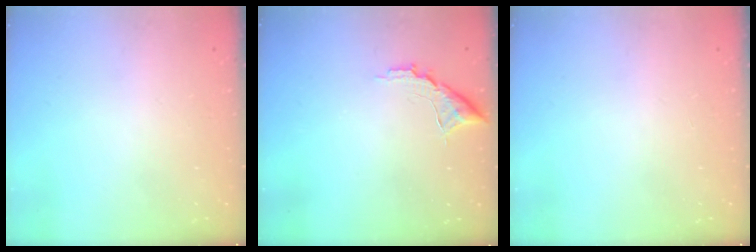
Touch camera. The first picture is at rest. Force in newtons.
{"total": 8.4, "press": 8.3, "slide": 0.5}
{"total": 0.0}